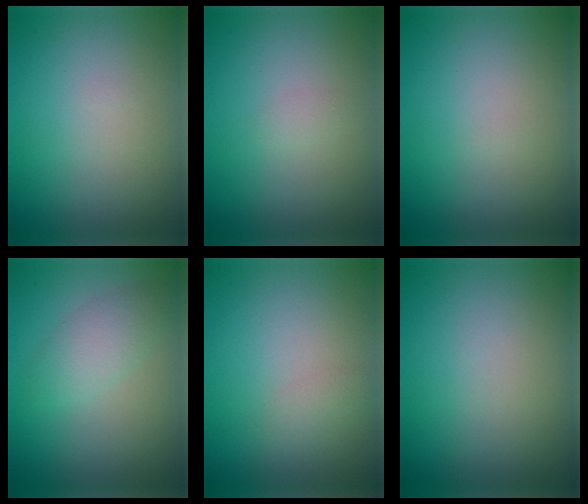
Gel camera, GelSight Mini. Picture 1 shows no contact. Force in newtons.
{"total": 0.6, "press": 0.6, "slide": 0.1}
{"total": 0.0}
{"total": 2.5, "press": 2.5, "slide": 0.1}
{"total": 1.0, "press": 1.0, "slide": 0.1}
{"total": 0.0}